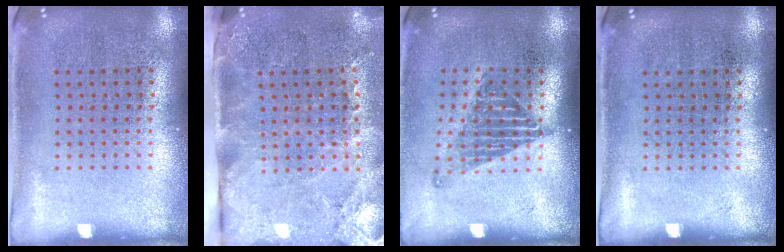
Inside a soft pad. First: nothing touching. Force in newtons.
{"total": 3.9, "press": 3.2, "slide": 2.3}
{"total": 1.3, "press": 1.1, "slide": 0.7}
{"total": 0.0}